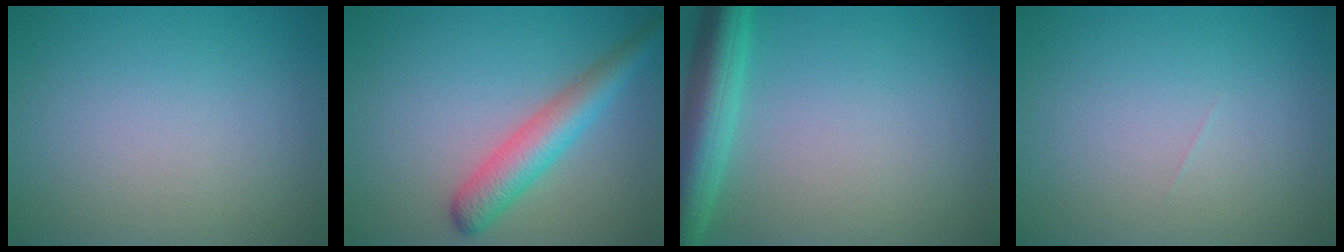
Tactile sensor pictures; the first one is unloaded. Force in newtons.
{"total": 4.4, "press": 4.4, "slide": 0.1}
{"total": 5.4, "press": 5.4, "slide": 0.3}
{"total": 0.0}